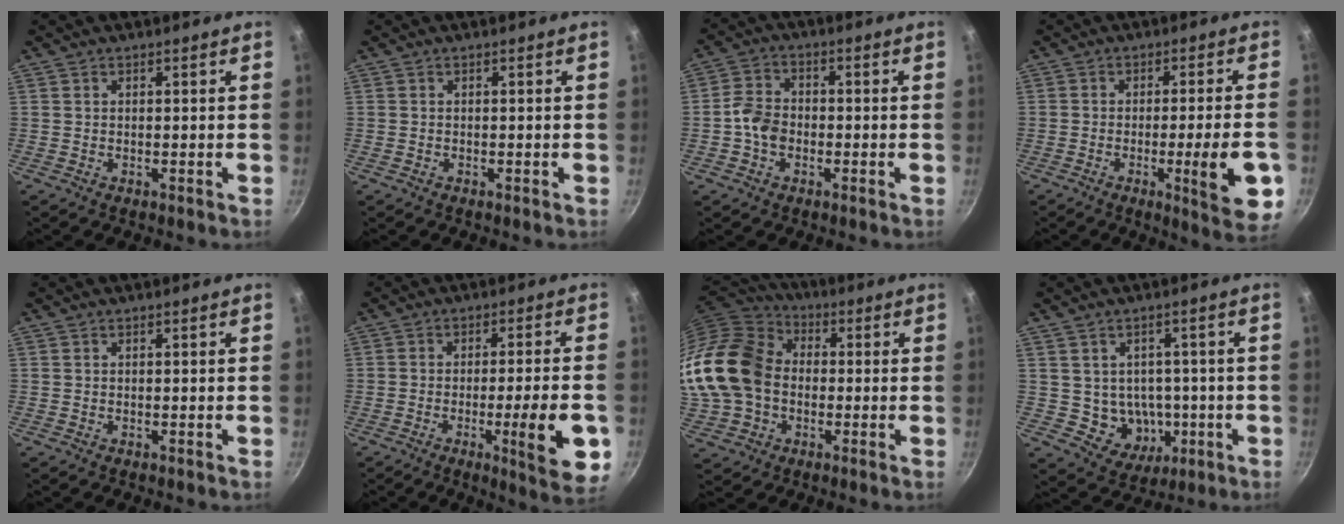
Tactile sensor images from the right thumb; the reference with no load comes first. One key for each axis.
{"total": 0.0}
{"total": 5.8, "fx": -1.5, "fy": 4.4, "fz": 3.4, "tx": -0.050, "ty": 0.022, "tz": -0.039}
{"total": 12.4, "fx": -3.6, "fy": 1.8, "fz": 11.7, "tx": -0.145, "ty": 0.010, "tz": -0.047}
{"total": 0.0}
{"total": 12.9, "fx": -3.8, "fy": 1.9, "fz": 12.2, "tx": -0.155, "ty": 0.012, "tz": -0.050}
{"total": 23.9, "fx": -0.6, "fy": 18.5, "fz": 15.1, "tx": -0.331, "ty": 0.051, "tz": -0.011}
{"total": 8.5, "fx": -0.8, "fy": 7.6, "fz": 3.8, "tx": -0.026, "ty": 0.010, "tz": 0.004}